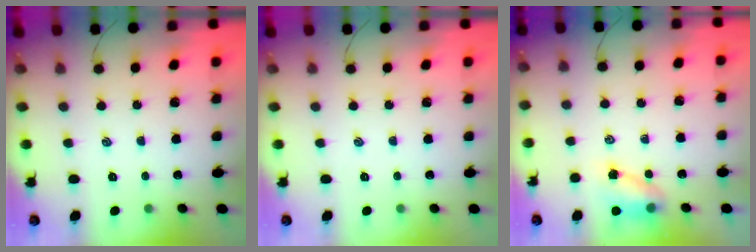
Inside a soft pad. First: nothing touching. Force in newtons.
{"total": 0.0}
{"total": 5.6, "press": 5.6, "slide": 0.5}